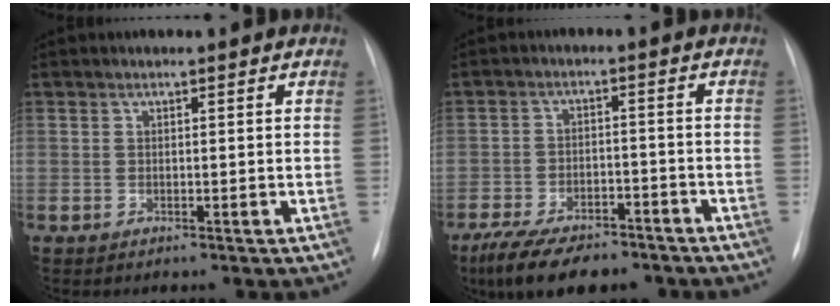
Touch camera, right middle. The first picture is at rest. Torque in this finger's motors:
{"motor_torque": [1.10, -1.03, 0.17, 0.10]}